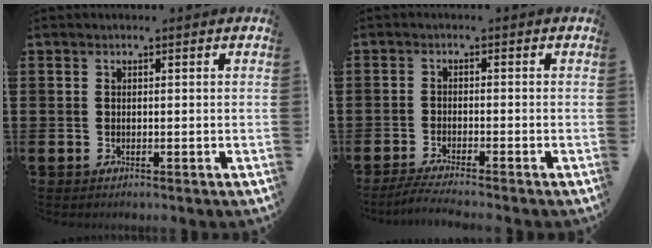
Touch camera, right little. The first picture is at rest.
{"total": 2.3, "force": [-1.9, -0.1, 1.2], "torque": [-0.018, 0.001, -0.036]}